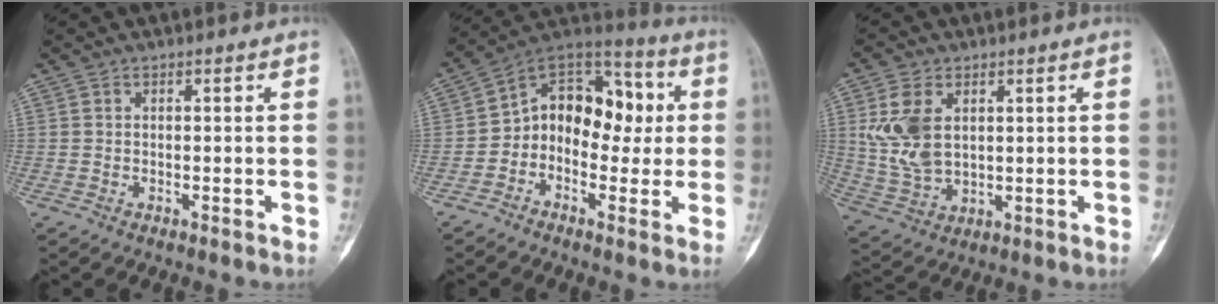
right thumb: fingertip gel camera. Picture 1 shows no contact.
{"total": 15.0, "force": [0.2, 10.9, 10.3], "torque": [-0.091, 0.045, -0.014]}
{"total": 10.2, "force": [2.6, 6.3, 7.6], "torque": [-0.152, -0.009, 0.063]}